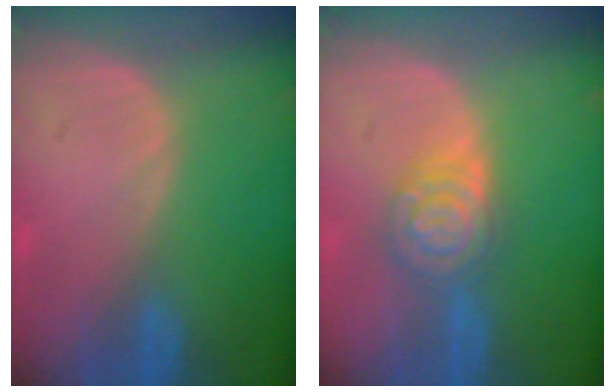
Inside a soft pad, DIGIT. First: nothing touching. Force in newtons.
{"total": 6.3, "press": 6.3, "slide": 0.4}